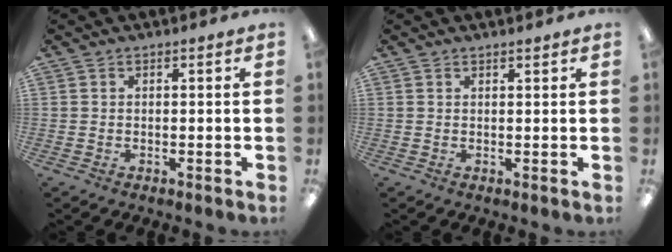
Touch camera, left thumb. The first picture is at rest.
{"total": 0.8, "force": [0.8, 0.1, 0.2], "torque": [-0.003, 0.000, 0.015]}